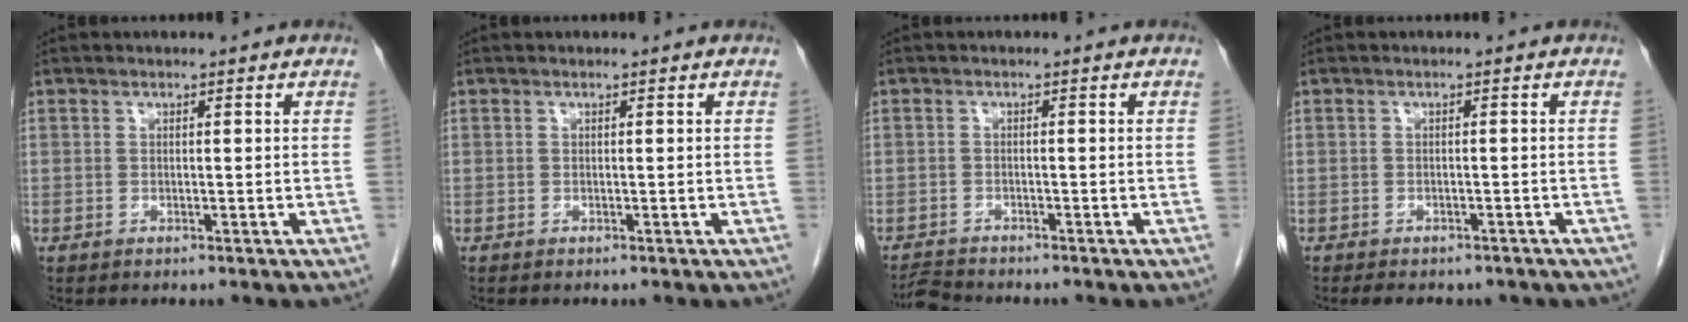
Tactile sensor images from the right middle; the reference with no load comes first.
{"total": 0.0}
{"total": 2.5, "force": [-2.5, -0.2, 0.2], "torque": [-0.004, -0.014, -0.043]}
{"total": 8.3, "force": [-6.8, 3.6, 3.2], "torque": [-0.043, 0.003, -0.069]}